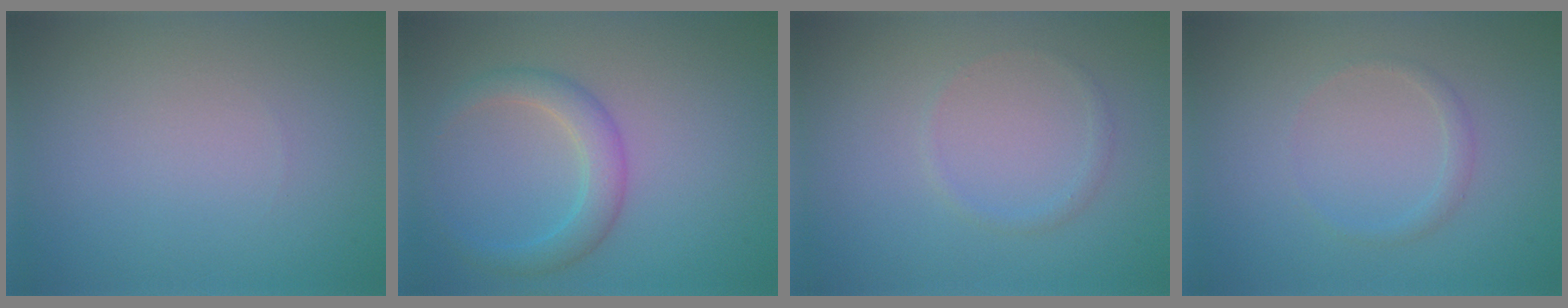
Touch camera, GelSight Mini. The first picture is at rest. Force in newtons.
{"total": 2.9, "press": 2.9, "slide": 0.1}
{"total": 0.7, "press": 0.7, "slide": 0.0}
{"total": 0.9, "press": 0.9, "slide": 0.0}